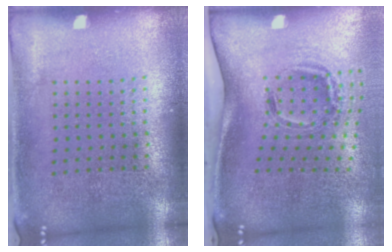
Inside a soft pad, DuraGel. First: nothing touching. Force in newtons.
{"total": 2.0, "press": 1.3, "slide": 1.5}